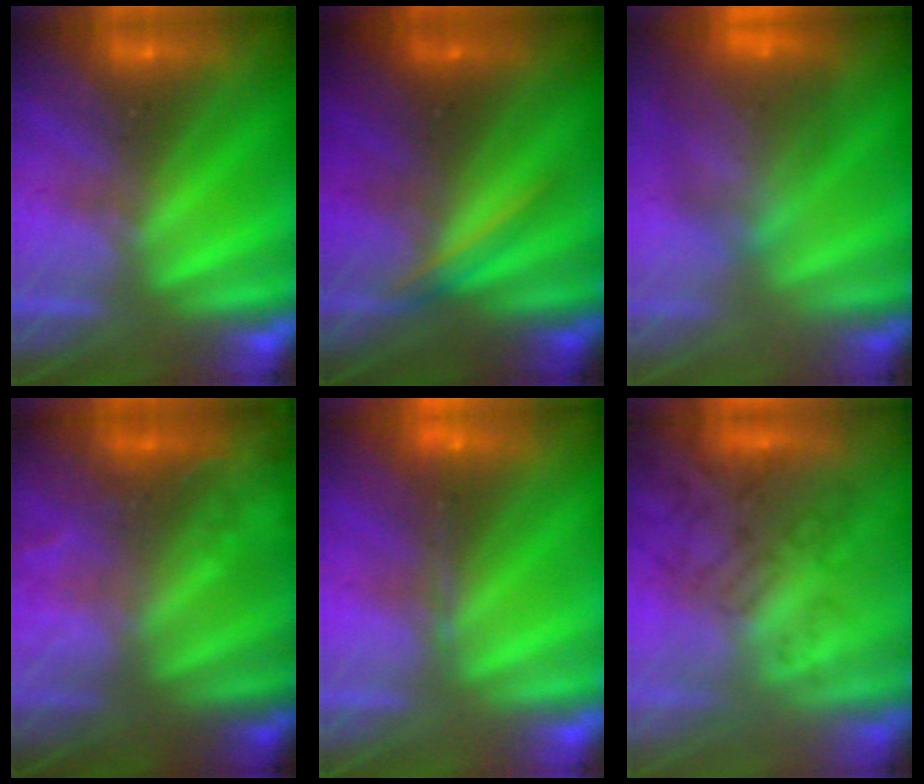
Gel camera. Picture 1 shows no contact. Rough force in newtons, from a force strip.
{"total": 1.9}
{"total": 7.7}
{"total": 2.2}
{"total": 1.7}
{"total": 3.7}